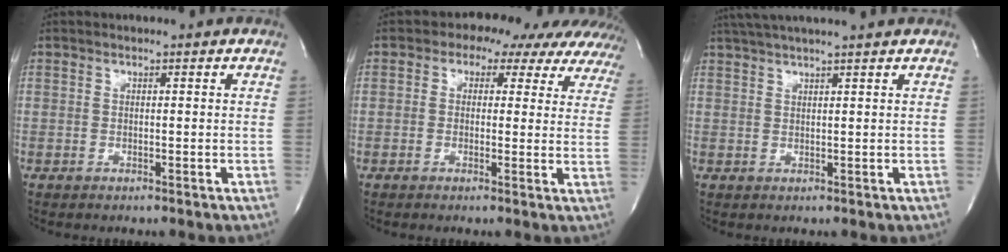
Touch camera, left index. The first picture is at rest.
{"total": 12.2, "force": [9.1, 6.4, 5.0], "torque": [-0.047, 0.028, 0.085]}
{"total": 9.4, "force": [8.1, -0.3, 4.9], "torque": [-0.082, 0.032, 0.111]}